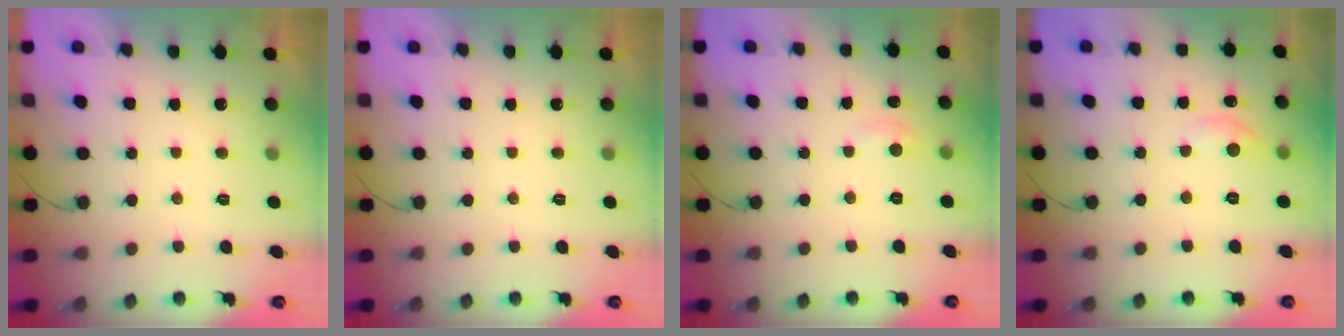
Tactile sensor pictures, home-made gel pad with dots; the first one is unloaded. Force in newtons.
{"total": 0.0}
{"total": 2.5, "press": 2.4, "slide": 0.3}
{"total": 5.9, "press": 5.9, "slide": 0.7}